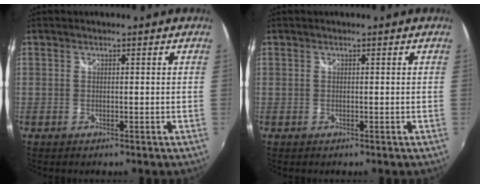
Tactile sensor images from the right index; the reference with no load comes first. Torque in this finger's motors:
{"motor_torque": [-0.20, 0.17, -0.01, 0.00]}